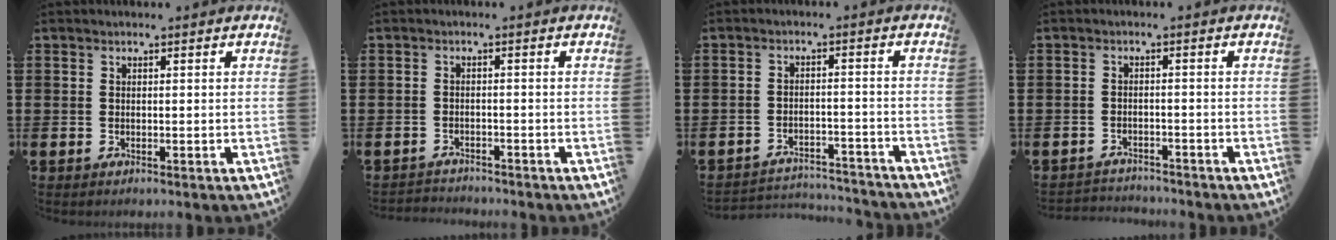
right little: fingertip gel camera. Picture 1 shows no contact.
{"total": 1.5, "force": [-1.5, 0.1, -0.3], "torque": [0.000, 0.004, -0.034]}
{"total": 3.2, "force": [-3.2, 0.3, 0.1], "torque": [-0.006, 0.005, -0.070]}
{"total": 2.1, "force": [-2.1, 0.1, -0.3], "torque": [0.000, 0.001, -0.047]}